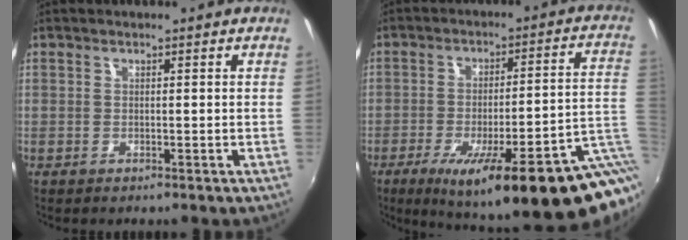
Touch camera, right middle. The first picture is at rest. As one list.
[{"total": 25.9, "force": [-14.2, 3.3, 21.4], "torque": [-0.286, -0.038, -0.194]}]